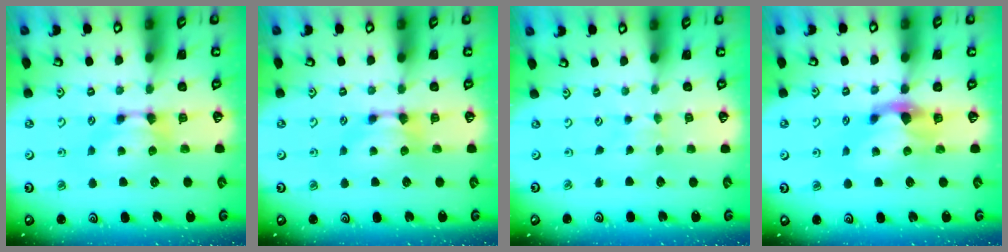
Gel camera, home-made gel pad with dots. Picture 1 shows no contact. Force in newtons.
{"total": 0.0}
{"total": 3.6, "press": 3.6, "slide": 0.1}
{"total": 1.9, "press": 1.3, "slide": 1.4}